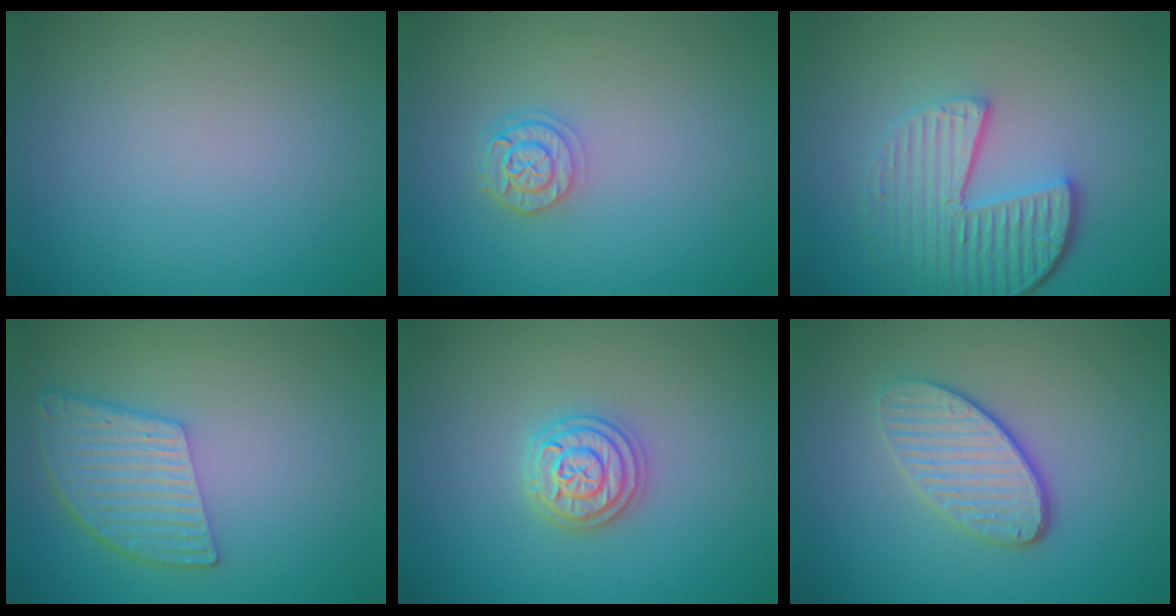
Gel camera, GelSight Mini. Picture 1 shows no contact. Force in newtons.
{"total": 2.5, "press": 2.0, "slide": 1.4}
{"total": 5.4, "press": 4.1, "slide": 3.5}
{"total": 5.3, "press": 4.0, "slide": 3.5}
{"total": 3.7, "press": 3.7, "slide": 0.5}
{"total": 3.7, "press": 3.2, "slide": 1.9}